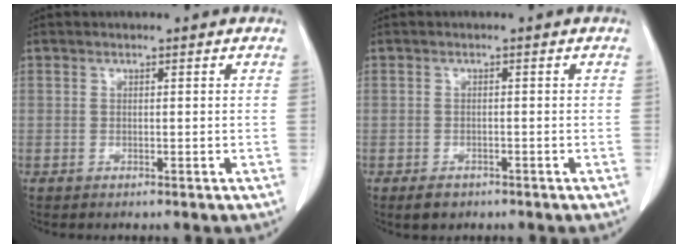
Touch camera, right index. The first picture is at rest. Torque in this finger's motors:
{"motor_torque": [-0.13, -0.10, -0.06, -0.03]}